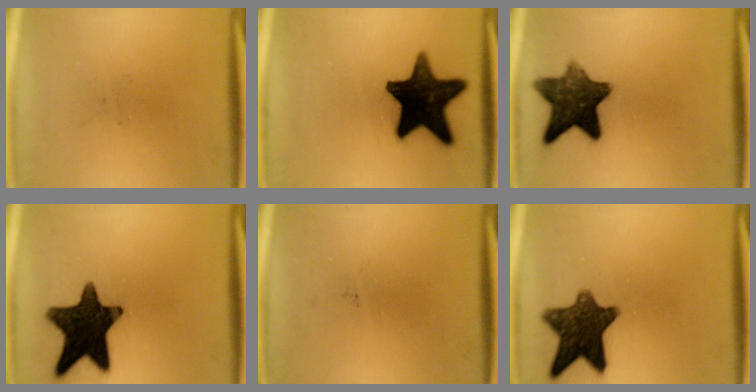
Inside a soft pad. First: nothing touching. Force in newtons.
{"total": 17.3}
{"total": 11.8}
{"total": 16.0}
{"total": 0.0}
{"total": 12.0}